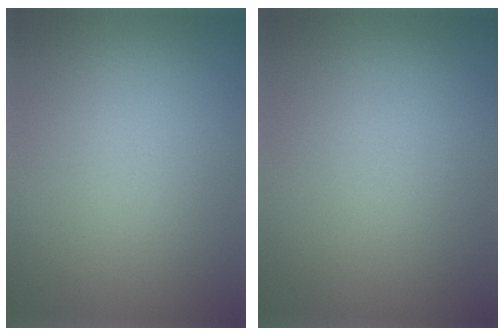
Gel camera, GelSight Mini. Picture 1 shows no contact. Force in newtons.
{"total": 0.0}